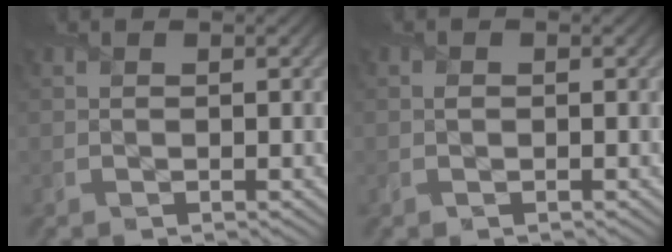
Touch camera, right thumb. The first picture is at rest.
{"total": 0.8, "force": [-0.1, 0.7, 0.4], "torque": [-0.007, -0.005, -0.005]}